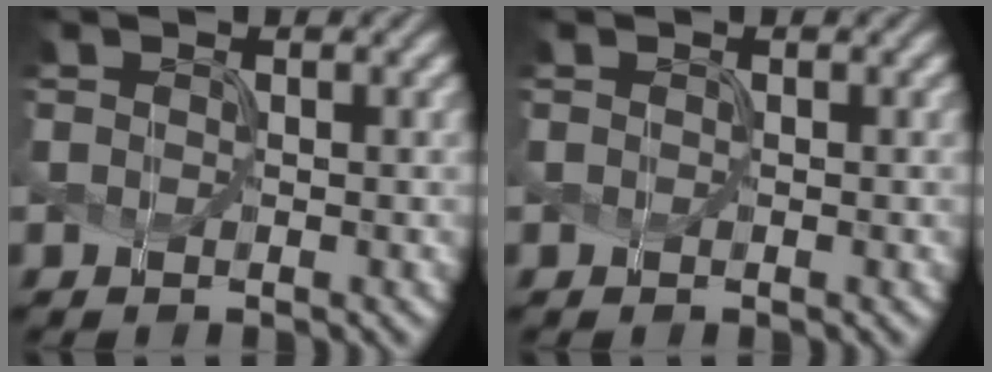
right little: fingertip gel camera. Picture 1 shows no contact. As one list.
[{"total": 0.0}]